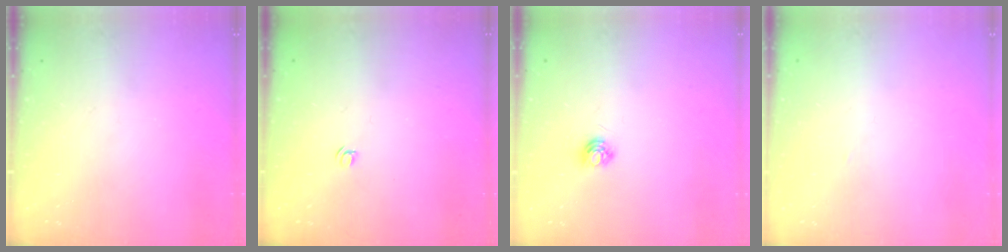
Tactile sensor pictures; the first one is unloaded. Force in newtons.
{"total": 3.5, "press": 3.4, "slide": 0.5}
{"total": 4.7, "press": 4.7, "slide": 0.5}
{"total": 1.1, "press": 1.1, "slide": 0.1}